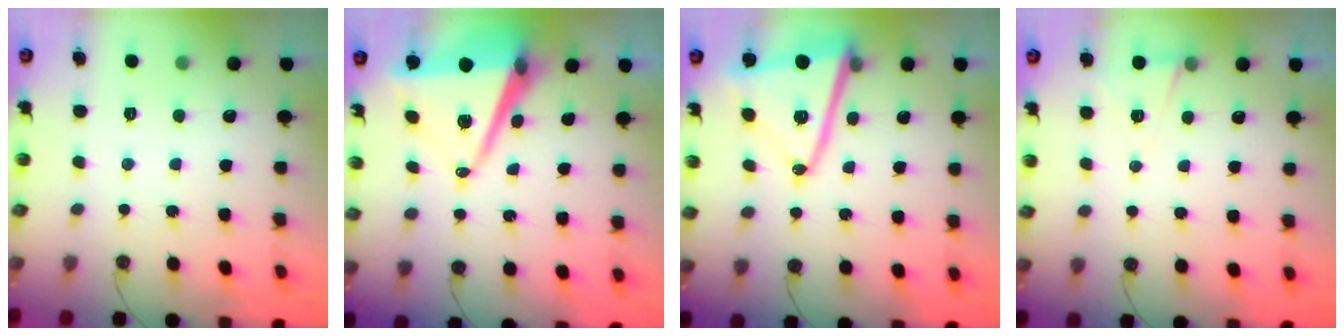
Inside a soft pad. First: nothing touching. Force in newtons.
{"total": 12.4, "press": 11.7, "slide": 4.1}
{"total": 16.2, "press": 16.1, "slide": 1.8}
{"total": 5.4, "press": 3.1, "slide": 4.5}